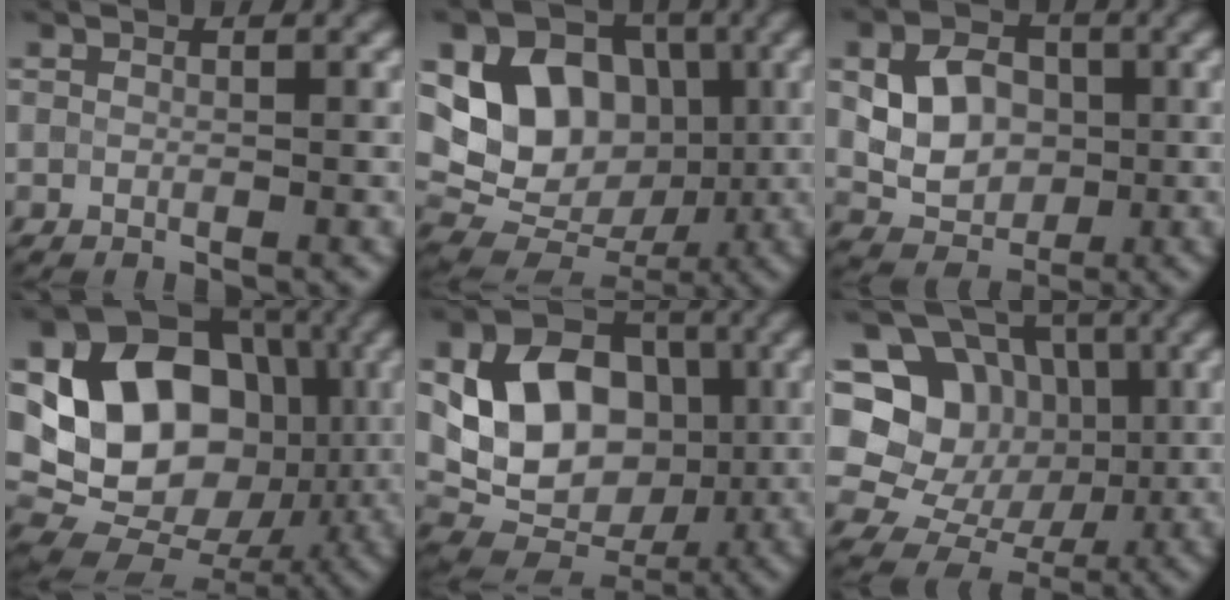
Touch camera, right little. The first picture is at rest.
{"total": 10.6, "force": [1.5, 8.7, 5.8], "torque": [-0.104, 0.015, 0.013]}
{"total": 5.1, "force": [0.4, 4.0, 3.1], "torque": [-0.060, 0.002, 0.009]}
{"total": 15.4, "force": [0.9, 12.2, 9.3], "torque": [-0.150, 0.004, 0.009]}
{"total": 10.3, "force": [0.7, 7.9, 6.5], "torque": [-0.121, -0.002, 0.015]}
{"total": 13.8, "force": [1.4, 12.6, 5.5], "torque": [-0.146, 0.041, 0.026]}